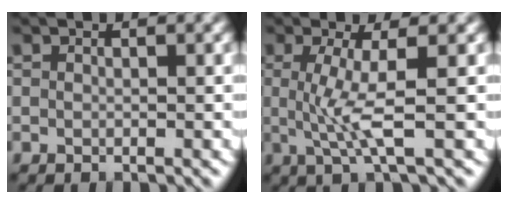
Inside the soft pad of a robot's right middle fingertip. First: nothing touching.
{"total": 3.6, "force": [-0.1, 0.5, 3.5], "torque": [-0.083, -0.005, -0.001]}